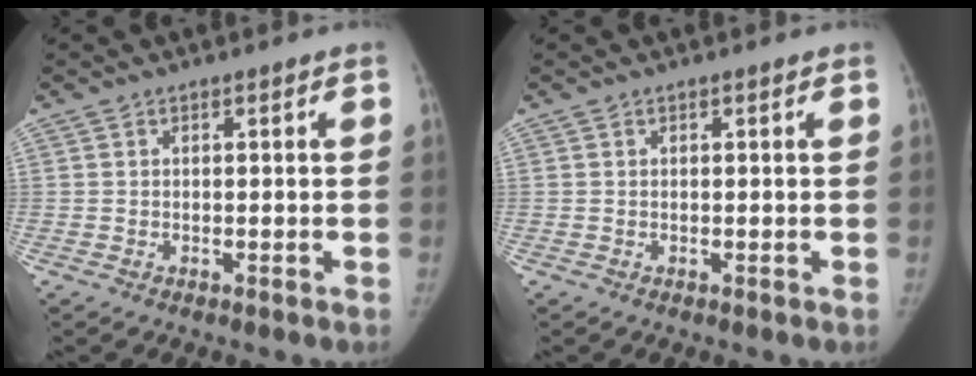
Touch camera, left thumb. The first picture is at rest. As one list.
[{"total": 0.0}]